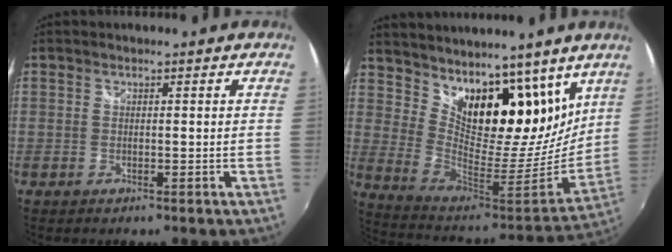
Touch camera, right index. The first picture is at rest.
{"total": 22.8, "force": [15.8, 11.2, 12.1], "torque": [-0.201, -0.008, 0.282]}